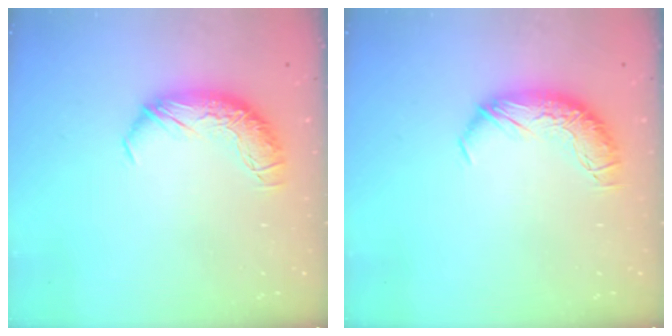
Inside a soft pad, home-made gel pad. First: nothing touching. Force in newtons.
{"total": 0.0}